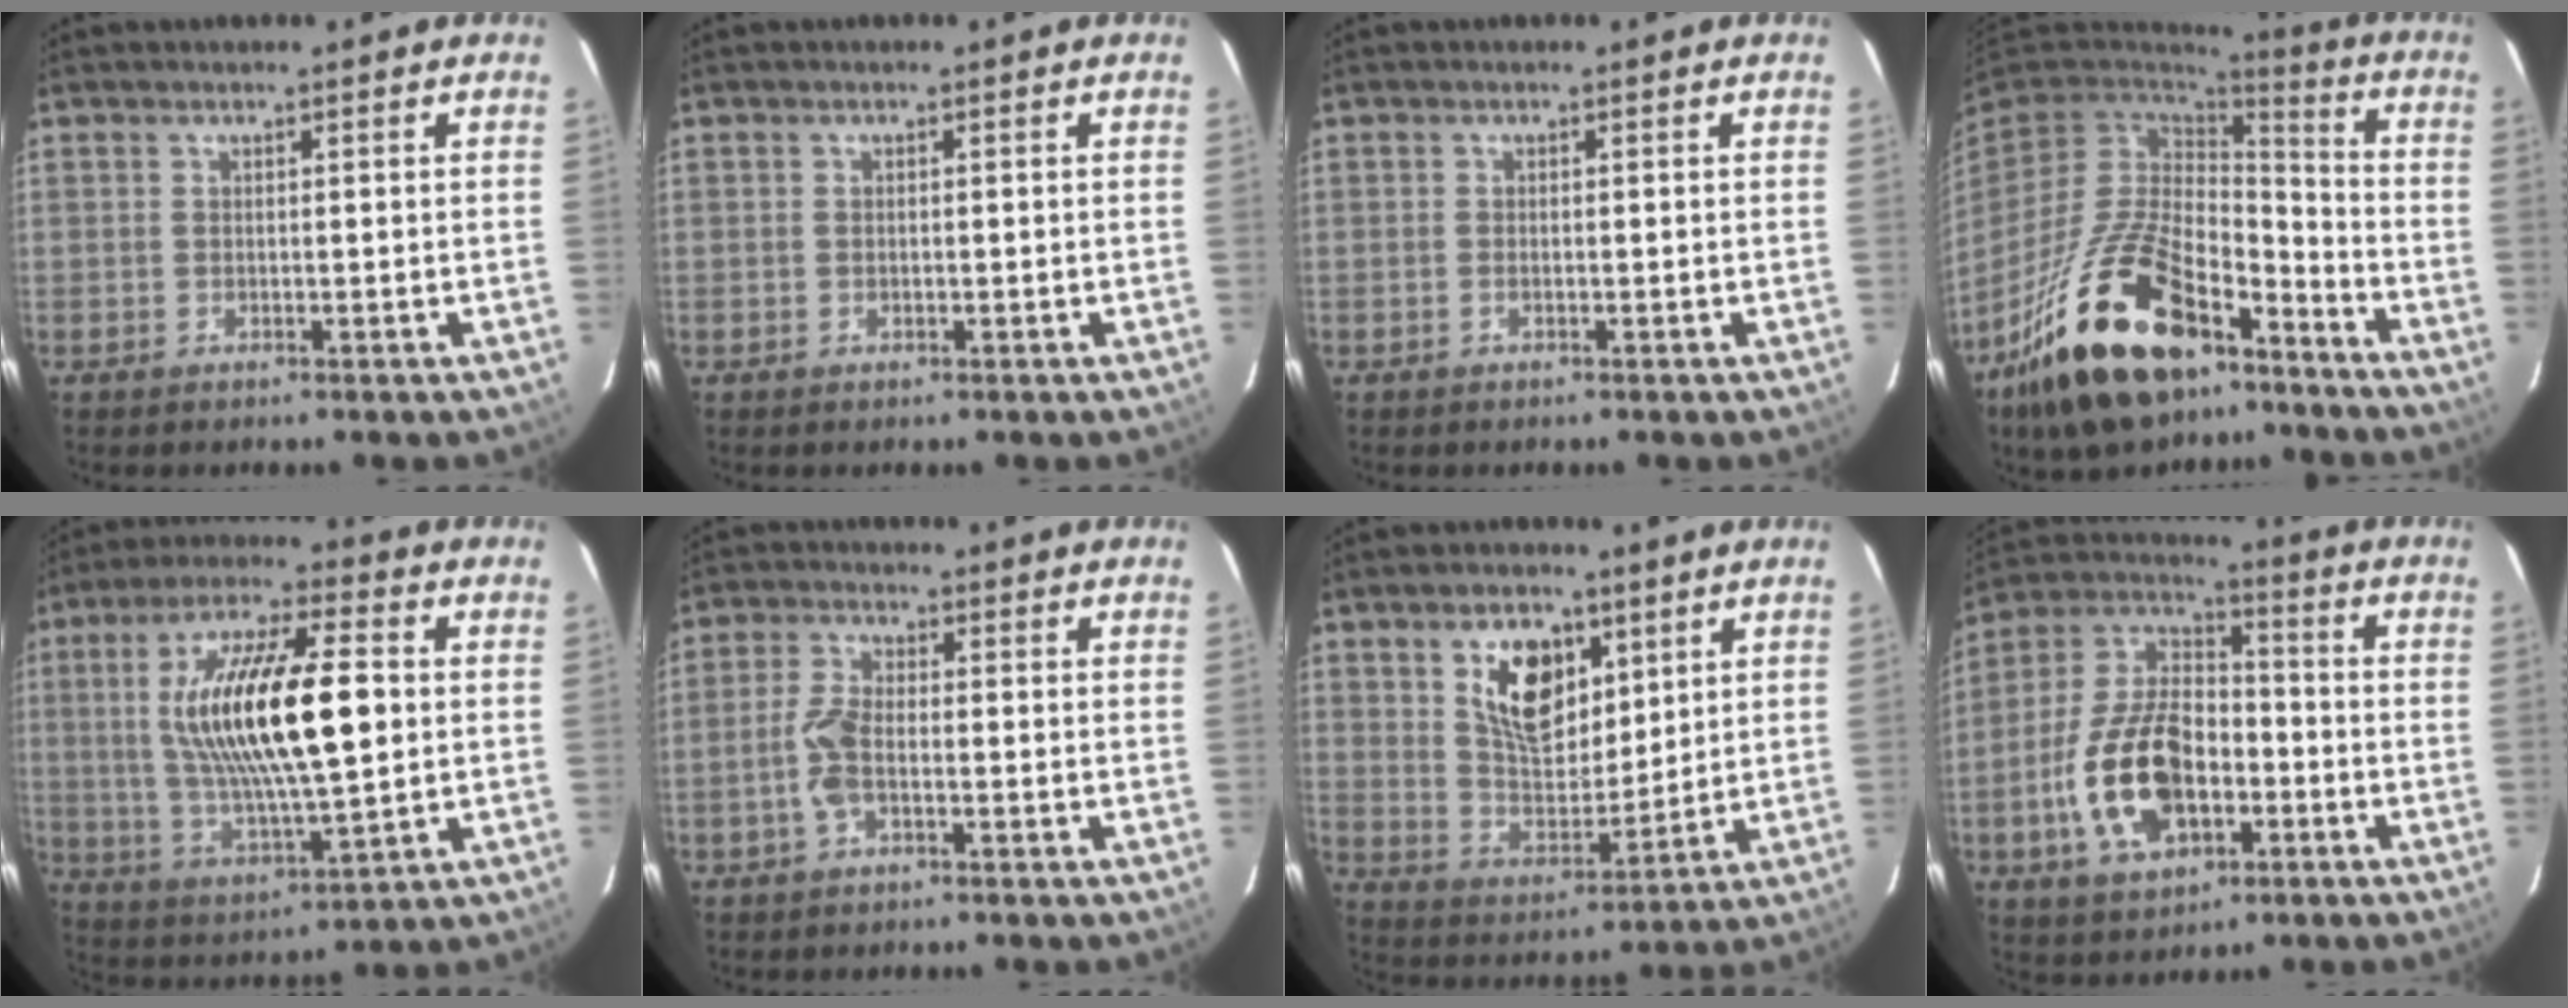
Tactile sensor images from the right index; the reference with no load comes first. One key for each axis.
{"total": 0.5, "fx": -0.2, "fy": 0.5, "fz": 0.2, "tx": -0.003, "ty": 0.000, "tz": -0.002}
{"total": 0.7, "fx": -0.3, "fy": 0.3, "fz": 0.6, "tx": -0.012, "ty": -0.001, "tz": -0.007}
{"total": 24.4, "fx": -14.9, "fy": 11.8, "fz": 15.3, "tx": -0.311, "ty": -0.013, "tz": -0.245}
{"total": 20.5, "fx": 2.4, "fy": 6.0, "fz": 19.5, "tx": -0.362, "ty": 0.005, "tz": 0.052}
{"total": 5.0, "fx": -1.6, "fy": 2.1, "fz": 4.3, "tx": -0.099, "ty": 0.005, "tz": -0.033}
{"total": 11.9, "fx": 5.4, "fy": 7.0, "fz": 7.9, "tx": -0.134, "ty": 0.004, "tz": 0.109}
{"total": 17.6, "fx": -5.6, "fy": 10.1, "fz": 13.3, "tx": -0.281, "ty": 0.012, "tz": -0.090}